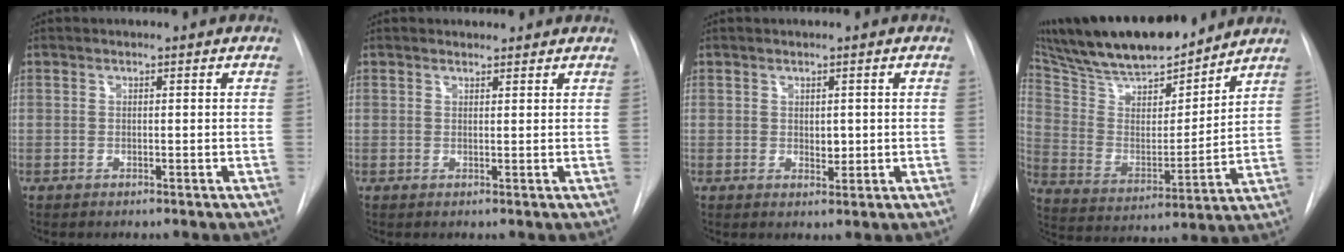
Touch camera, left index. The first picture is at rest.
{"total": 2.0, "force": [1.9, 0.6, 0.2], "torque": [-0.006, 0.013, 0.025]}
{"total": 1.6, "force": [0.2, 1.0, 1.2], "torque": [-0.016, -0.004, 0.006]}
{"total": 21.9, "force": [19.0, 4.5, 10.0], "torque": [-0.182, 0.011, 0.319]}